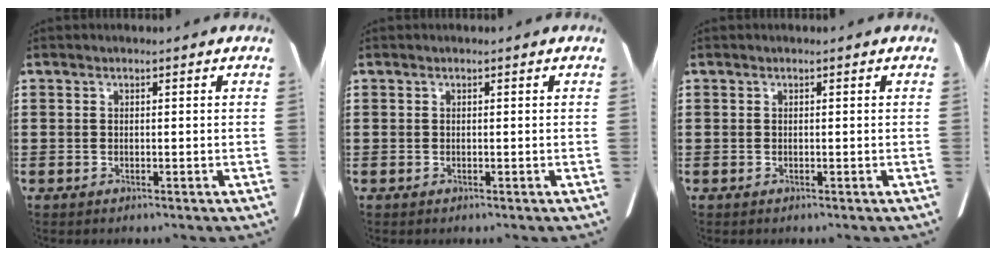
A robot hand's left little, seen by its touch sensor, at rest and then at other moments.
{"total": 0.0}
{"total": 0.0}